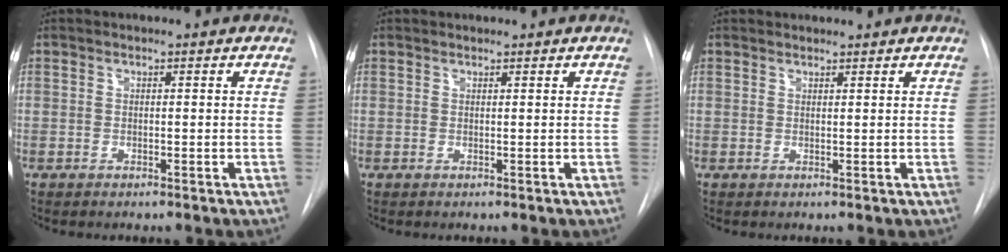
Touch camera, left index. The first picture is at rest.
{"total": 0.6, "force": [0.6, 0.0, -0.1], "torque": [-0.002, 0.007, 0.012]}
{"total": 1.2, "force": [1.2, 0.1, -0.1], "torque": [-0.005, 0.011, 0.024]}